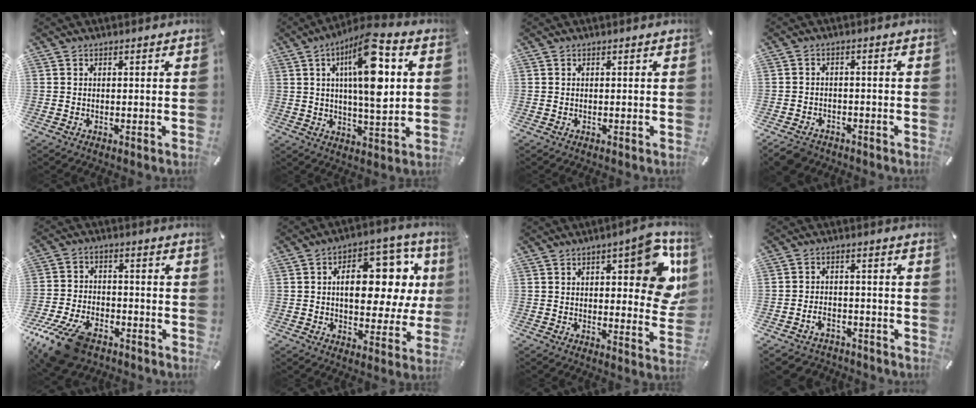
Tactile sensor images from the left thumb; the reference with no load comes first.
{"total": 17.2, "force": [5.1, 5.5, 15.5], "torque": [-0.267, -0.018, 0.073]}
{"total": 0.0}
{"total": 4.3, "force": [-3.3, 2.4, 1.2], "torque": [-0.029, 0.015, -0.066]}
{"total": 13.7, "force": [-9.0, 6.9, 7.7], "torque": [-0.150, 0.045, -0.158]}
{"total": 17.1, "force": [4.0, 9.9, 13.4], "torque": [-0.172, -0.023, 0.065]}
{"total": 15.8, "force": [5.2, 6.4, 13.5], "torque": [-0.157, -0.025, 0.081]}
{"total": 4.5, "force": [-2.6, 3.2, 1.9], "torque": [-0.044, 0.007, -0.051]}